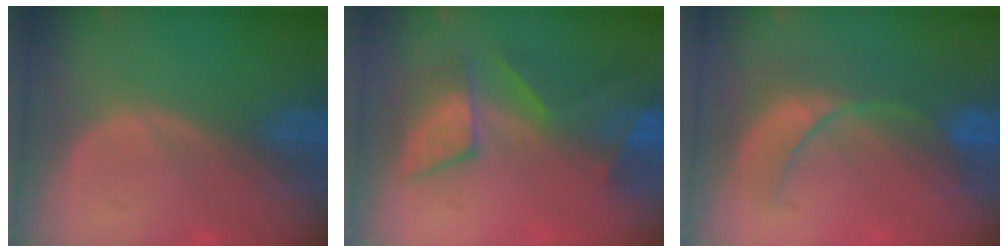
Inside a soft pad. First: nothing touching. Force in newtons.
{"total": 8.1, "press": 7.9, "slide": 1.8}
{"total": 8.5, "press": 7.9, "slide": 3.3}